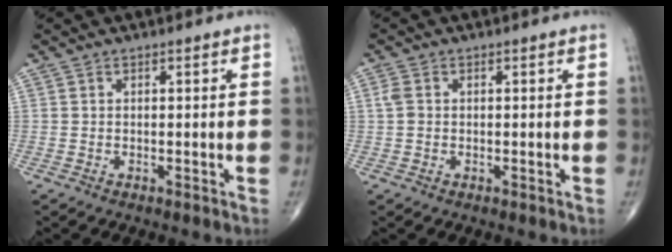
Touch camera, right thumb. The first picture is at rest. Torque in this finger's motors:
{"motor_torque": [-0.09, -0.07, 0.29, 0.36, 0.07]}